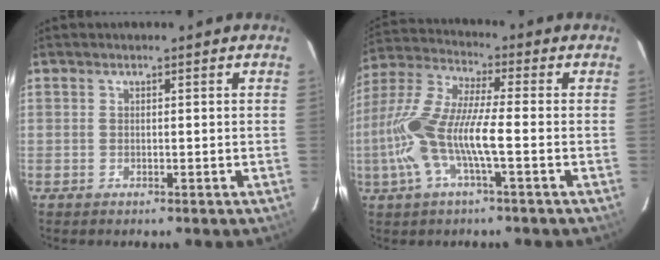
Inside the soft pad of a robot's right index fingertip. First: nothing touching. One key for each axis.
{"total": 13.8, "fx": -3.1, "fy": 2.2, "fz": 13.2, "tx": -0.279, "ty": 0.000, "tz": -0.062}